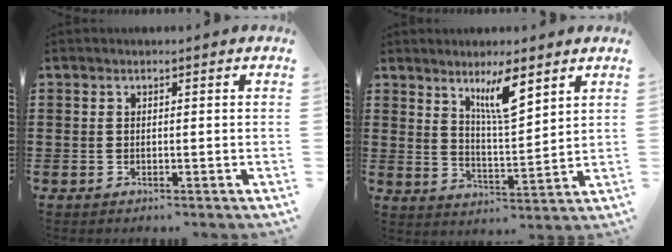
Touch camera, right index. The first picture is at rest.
{"total": 7.1, "force": [4.7, 1.3, 5.2], "torque": [-0.090, -0.012, 0.076]}